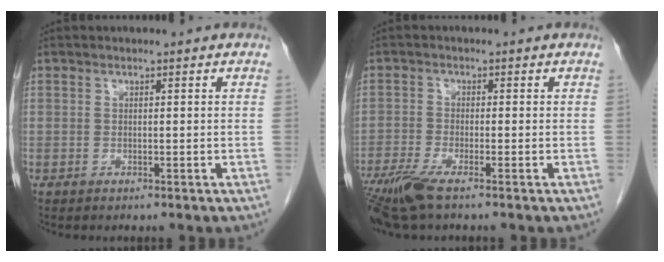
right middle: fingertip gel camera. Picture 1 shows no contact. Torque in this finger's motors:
{"motor_torque": [1.13, -0.94, 0.41, 0.13]}